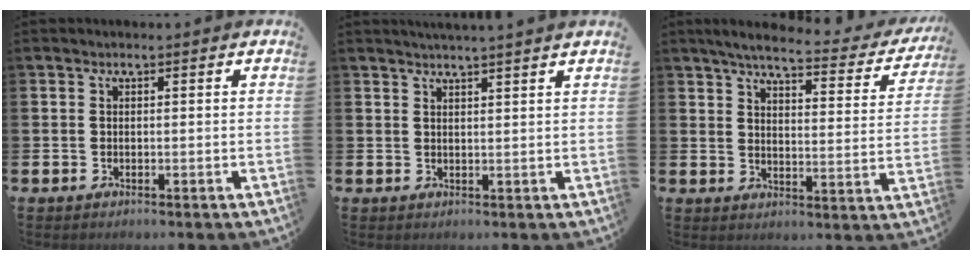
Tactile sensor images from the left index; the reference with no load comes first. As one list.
[{"total": 2.1, "force": [2.0, -0.6, 0.1], "torque": [-0.008, -0.008, 0.038]}, {"total": 5.1, "force": [4.5, 0.8, 2.3], "torque": [-0.053, -0.034, 0.069]}]